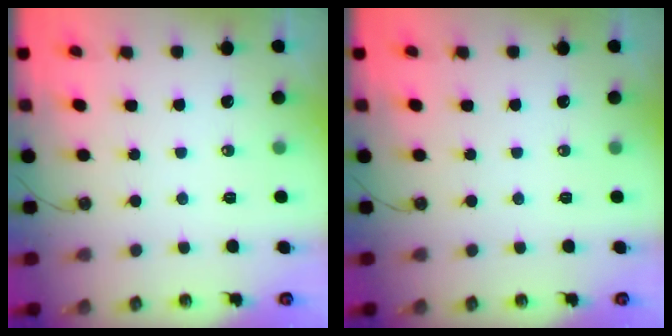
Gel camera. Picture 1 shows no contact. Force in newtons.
{"total": 0.0}